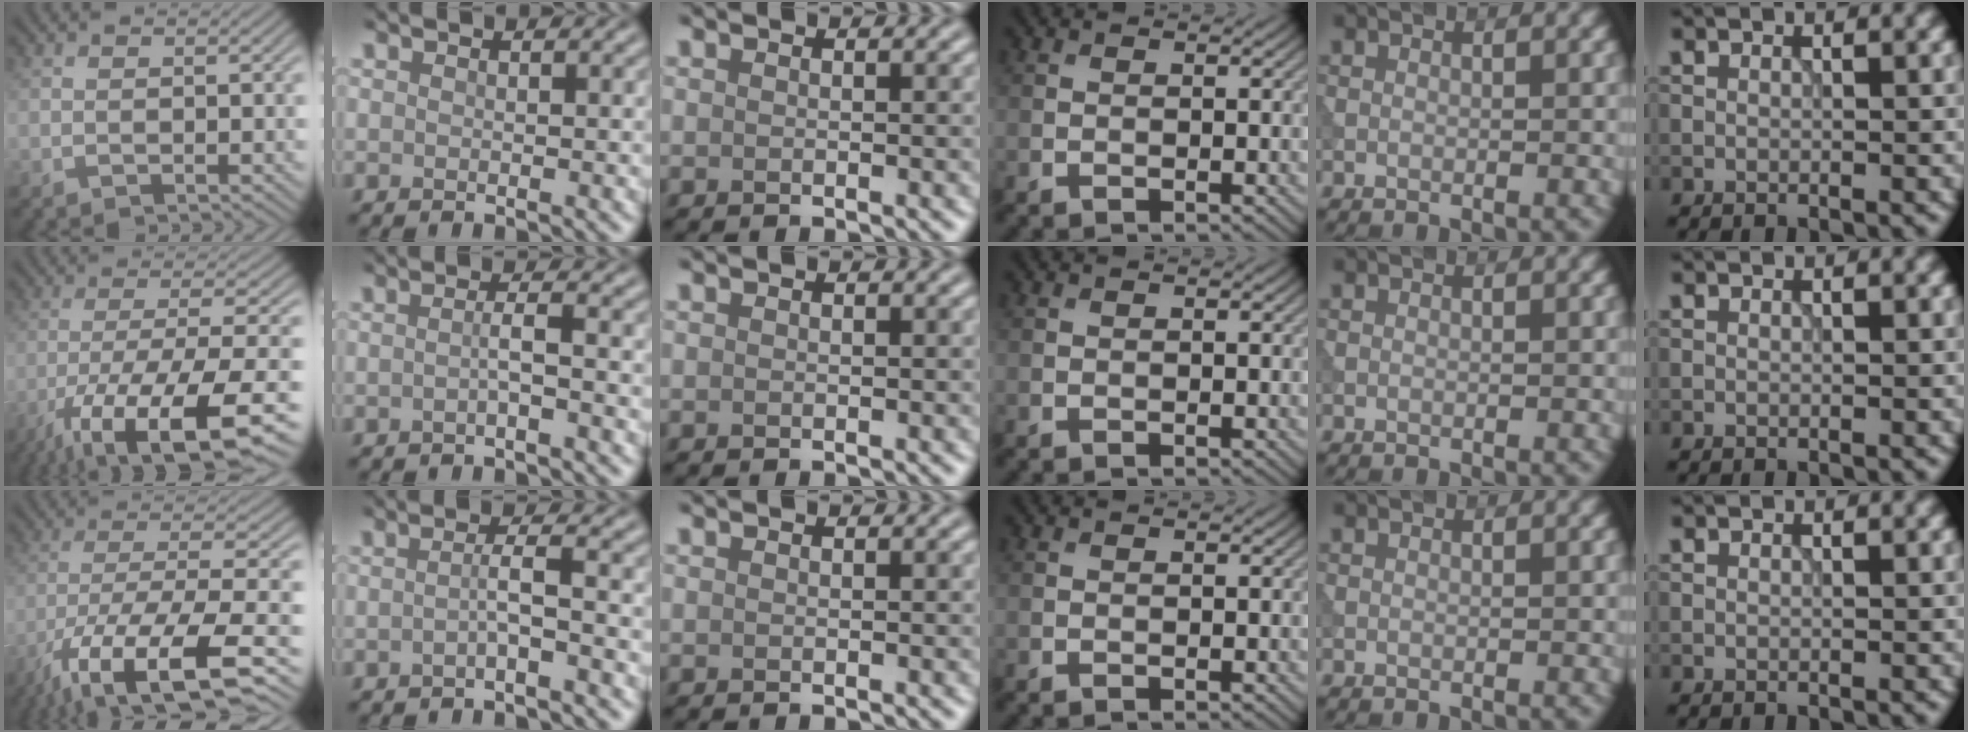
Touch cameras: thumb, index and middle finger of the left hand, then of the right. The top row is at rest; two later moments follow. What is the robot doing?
{"motion": "extract", "object": "tissue"}